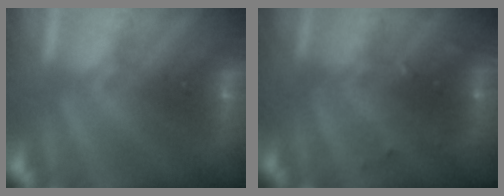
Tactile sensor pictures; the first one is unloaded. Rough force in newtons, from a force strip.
{"total": 3.1}